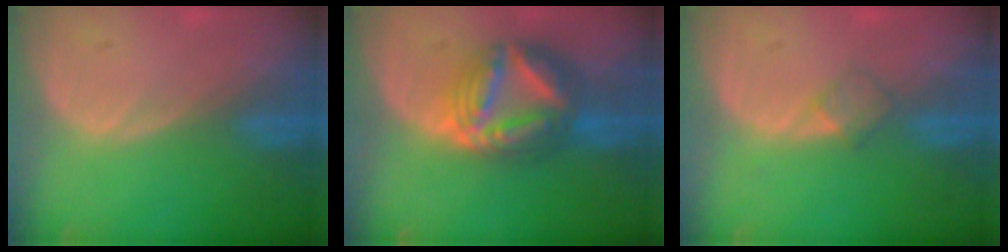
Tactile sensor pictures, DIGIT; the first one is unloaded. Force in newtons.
{"total": 9.1, "press": 9.1, "slide": 0.9}
{"total": 2.0, "press": 2.0, "slide": 0.2}